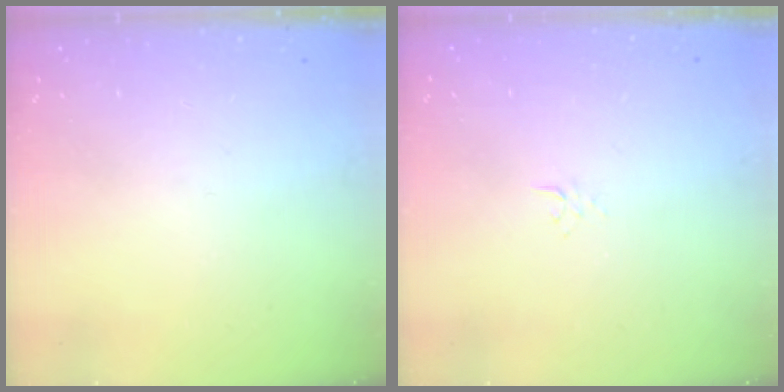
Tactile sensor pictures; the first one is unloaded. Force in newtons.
{"total": 2.6, "press": 2.6, "slide": 0.3}